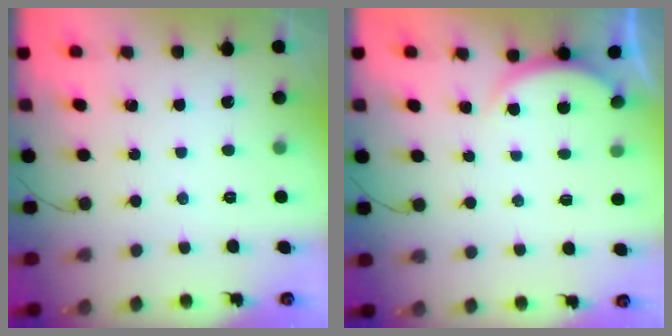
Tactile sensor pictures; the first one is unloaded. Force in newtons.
{"total": 1.9, "press": 1.9, "slide": 0.5}